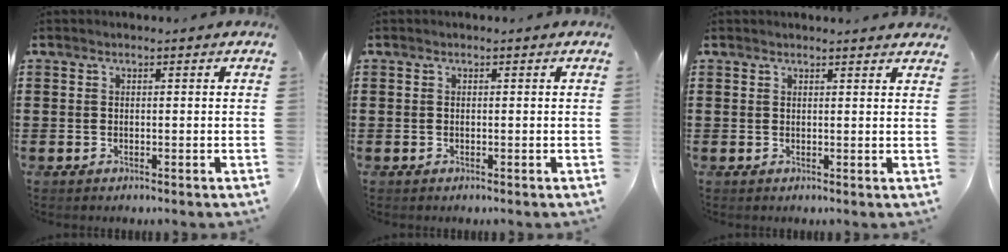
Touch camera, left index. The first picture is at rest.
{"total": 0.0}
{"total": 1.3, "force": [1.3, 0.0, 0.2], "torque": [-0.006, 0.000, 0.025]}